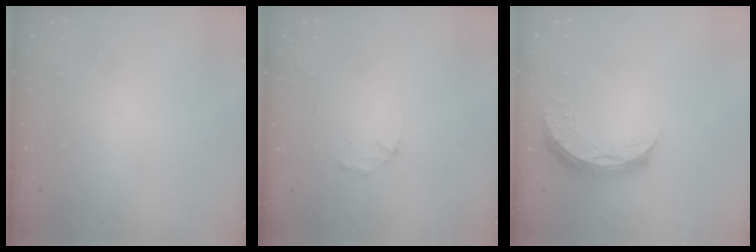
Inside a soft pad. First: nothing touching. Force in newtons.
{"total": 2.1, "press": 2.1, "slide": 0.2}
{"total": 7.9, "press": 7.8, "slide": 0.8}